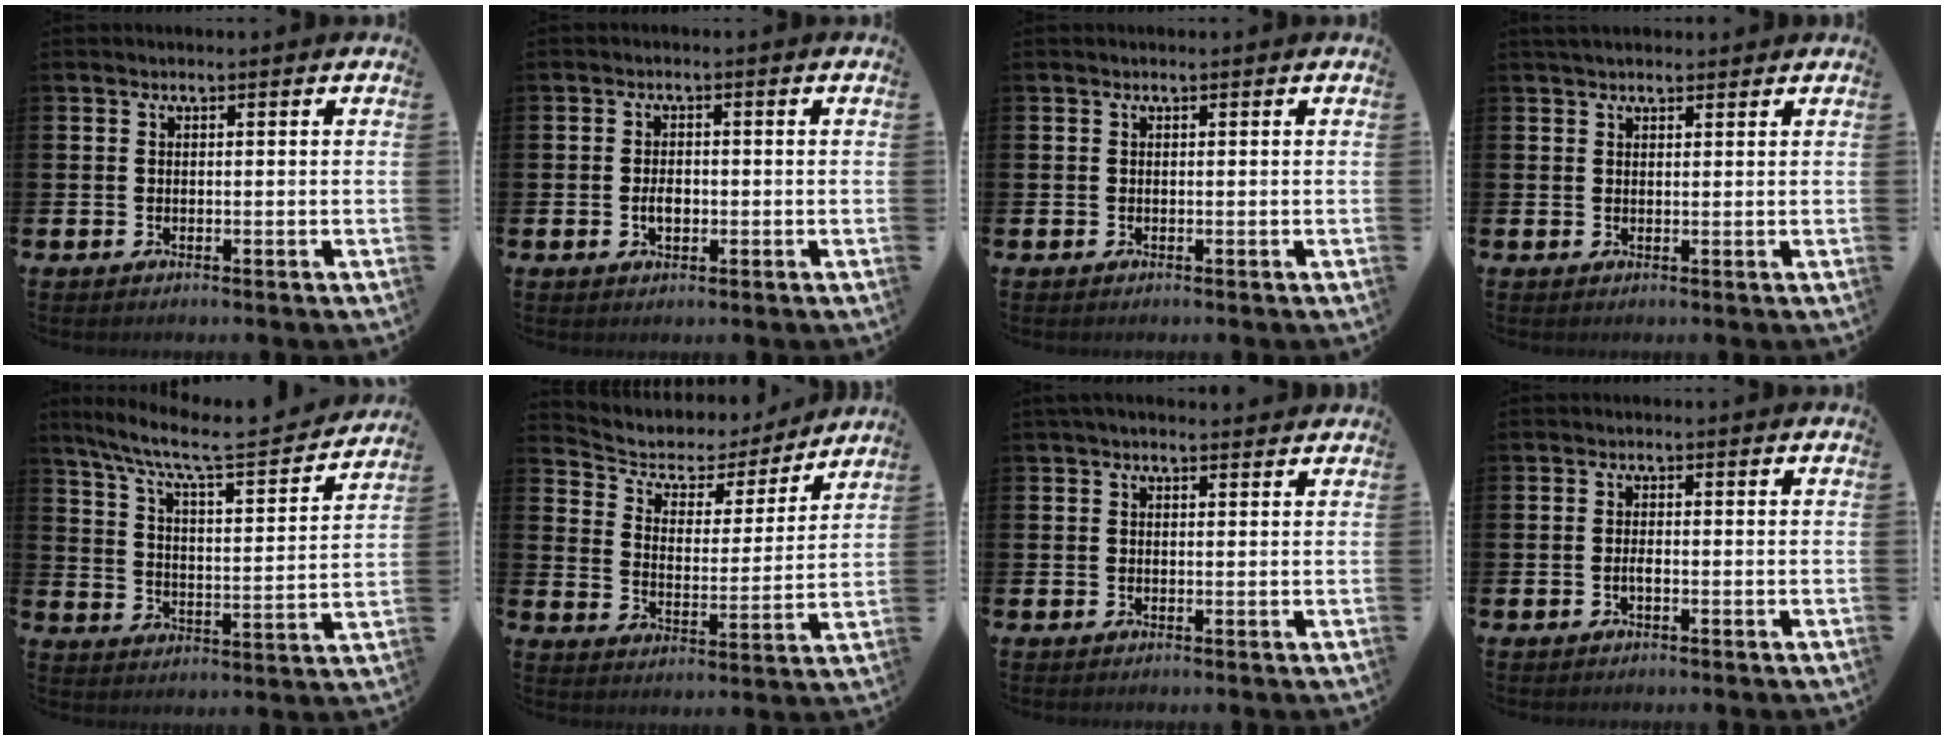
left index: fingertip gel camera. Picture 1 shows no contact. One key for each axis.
{"total": 2.2, "fx": -0.4, "fy": 1.4, "fz": 1.7, "tx": -0.013, "ty": -0.005, "tz": -0.011}
{"total": 0.0}
{"total": 2.0, "fx": 1.8, "fy": 0.7, "fz": 0.5, "tx": 0.000, "ty": -0.001, "tz": 0.030}
{"total": 8.6, "fx": 7.5, "fy": 1.3, "fz": 4.0, "tx": -0.105, "ty": -0.051, "tz": 0.120}
{"total": 5.1, "fx": 4.2, "fy": 2.7, "fz": 0.9, "tx": -0.041, "ty": -0.035, "tz": 0.064}
{"total": 1.4, "fx": 1.2, "fy": 0.4, "fz": 0.5, "tx": 0.000, "ty": -0.002, "tz": 0.019}
{"total": 0.9, "fx": -0.4, "fy": 0.3, "fz": 0.8, "tx": -0.019, "ty": 0.000, "tz": -0.006}